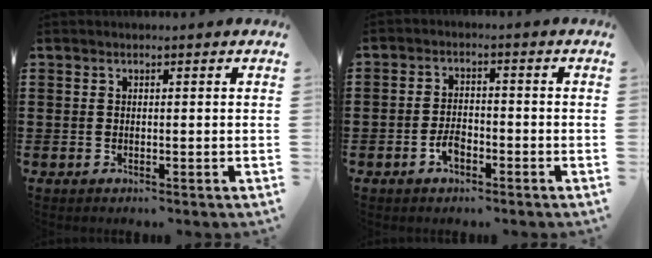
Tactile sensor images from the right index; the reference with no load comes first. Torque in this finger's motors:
{"motor_torque": [2.14, 0.00, 0.02, -0.06]}